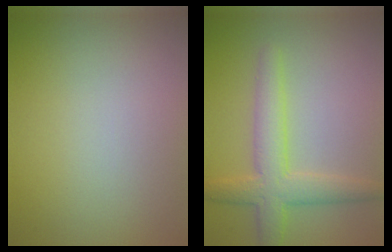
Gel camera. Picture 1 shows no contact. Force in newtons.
{"total": 4.3, "press": 4.3, "slide": 0.2}